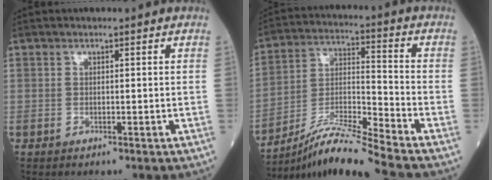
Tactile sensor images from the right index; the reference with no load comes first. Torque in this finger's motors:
{"motor_torque": [0.37, -0.38, 0.11, 0.06]}